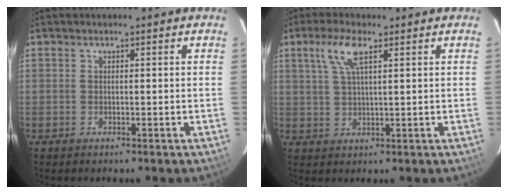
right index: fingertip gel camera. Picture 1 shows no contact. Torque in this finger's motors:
{"motor_torque": [0.08, 0.04, 0.13, 0.07]}